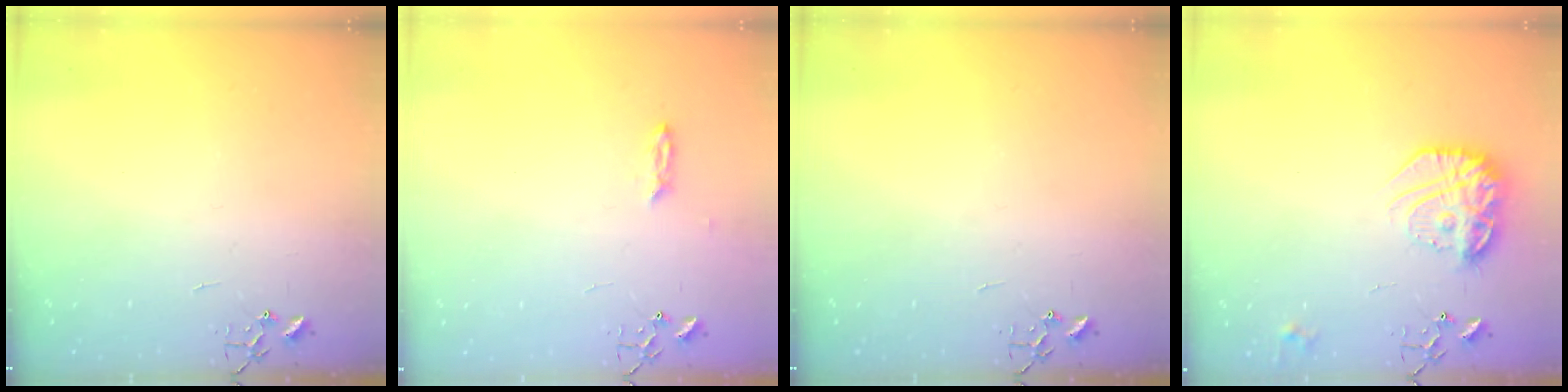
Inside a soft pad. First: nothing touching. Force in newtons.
{"total": 2.3, "press": 2.2, "slide": 0.4}
{"total": 0.0}
{"total": 17.3, "press": 17.3, "slide": 1.3}